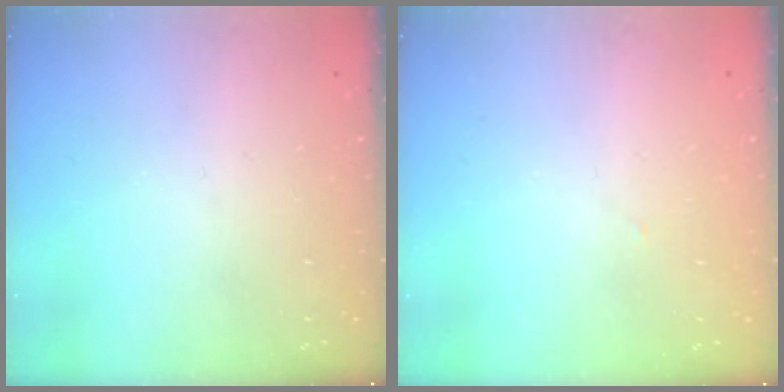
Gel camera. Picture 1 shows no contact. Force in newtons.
{"total": 1.3, "press": 1.3, "slide": 0.0}